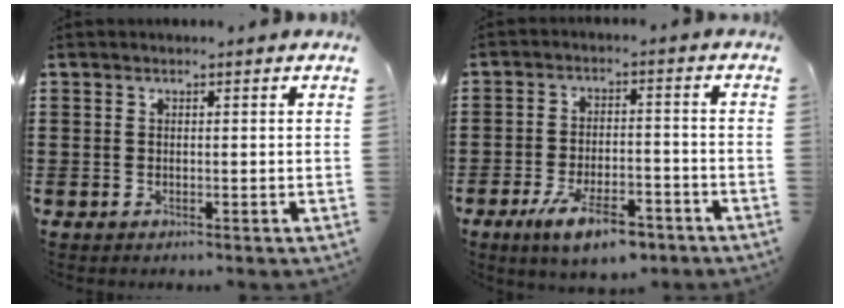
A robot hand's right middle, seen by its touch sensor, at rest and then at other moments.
{"total": 7.4, "force": [-5.0, 2.3, 5.0], "torque": [-0.095, 0.006, -0.090]}